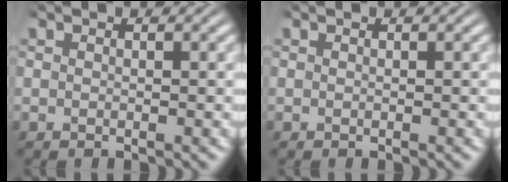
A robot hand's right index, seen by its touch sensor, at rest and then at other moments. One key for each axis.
{"total": 0.0}